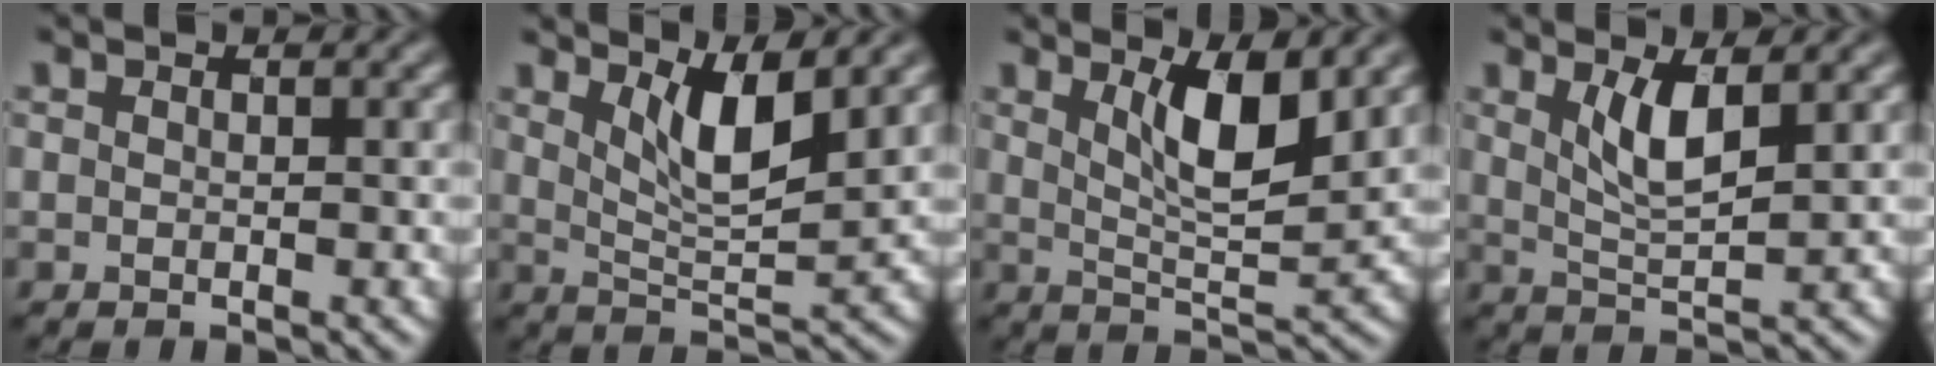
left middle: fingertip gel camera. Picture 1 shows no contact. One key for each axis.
{"total": 4.9, "fx": 2.3, "fy": 1.4, "fz": 4.1, "tx": -0.077, "ty": -0.014, "tz": 0.045}
{"total": 5.6, "fx": 2.0, "fy": 1.8, "fz": 4.9, "tx": -0.092, "ty": -0.010, "tz": 0.039}
{"total": 3.7, "fx": 1.2, "fy": 1.0, "fz": 3.3, "tx": -0.073, "ty": -0.010, "tz": 0.026}